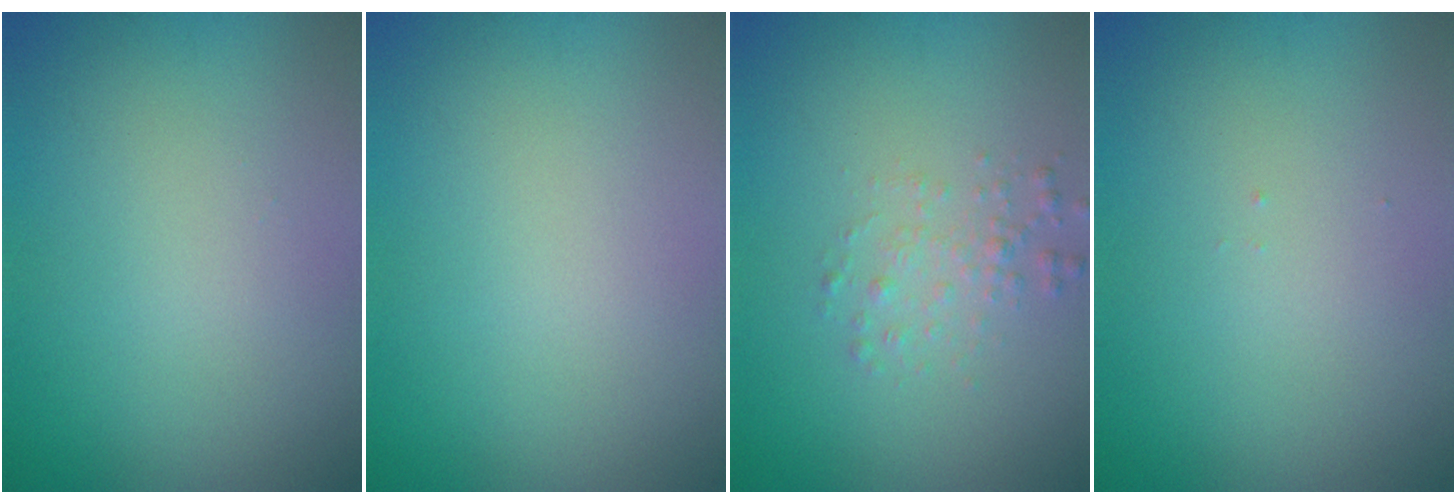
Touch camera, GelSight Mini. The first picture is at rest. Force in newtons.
{"total": 0.0}
{"total": 1.6, "press": 1.6, "slide": 0.1}
{"total": 0.0}